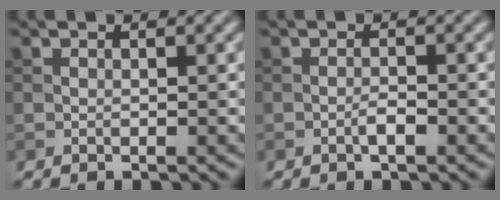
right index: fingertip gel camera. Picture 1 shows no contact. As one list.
[{"total": 1.1, "force": [-0.6, 0.2, 1.0], "torque": [-0.018, 0.002, -0.011]}]